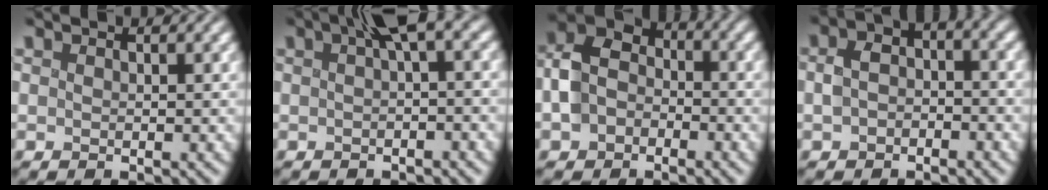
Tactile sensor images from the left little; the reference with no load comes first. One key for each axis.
{"total": 4.9, "fx": 1.4, "fy": 1.5, "fz": 4.4, "tx": -0.060, "ty": 0.022, "tz": 0.018}
{"total": 6.0, "fx": -2.2, "fy": 4.6, "fz": 3.3, "tx": -0.066, "ty": 0.013, "tz": -0.056}
{"total": 3.9, "fx": -1.0, "fy": 2.8, "fz": 2.5, "tx": -0.043, "ty": 0.009, "tz": -0.022}